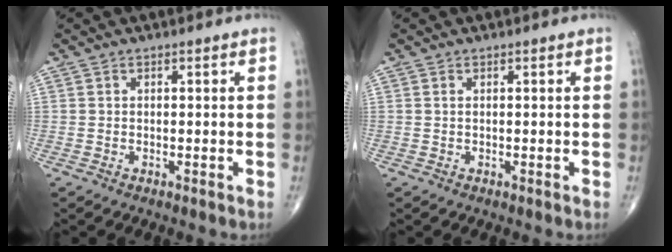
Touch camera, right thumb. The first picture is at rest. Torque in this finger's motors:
{"motor_torque": [-0.24, 0.06, -0.03, 0.23, 0.02]}